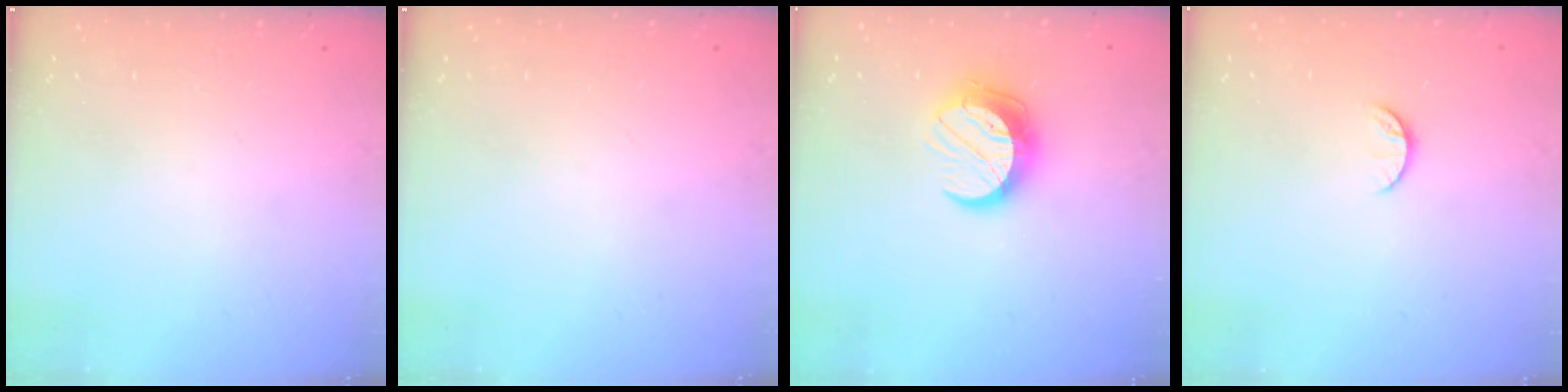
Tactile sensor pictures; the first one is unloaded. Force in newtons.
{"total": 0.0}
{"total": 10.7, "press": 10.7, "slide": 0.7}
{"total": 5.1, "press": 5.1, "slide": 0.5}